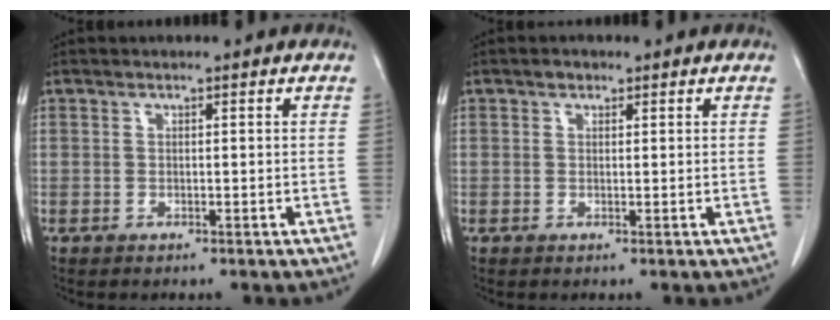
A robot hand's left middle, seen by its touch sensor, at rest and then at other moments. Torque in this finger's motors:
{"motor_torque": [0.21, -0.20, -0.02, 0.01]}